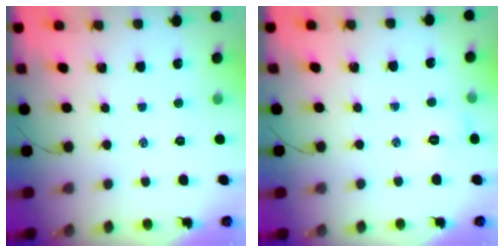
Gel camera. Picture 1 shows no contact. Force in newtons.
{"total": 5.1, "press": 5.0, "slide": 1.2}